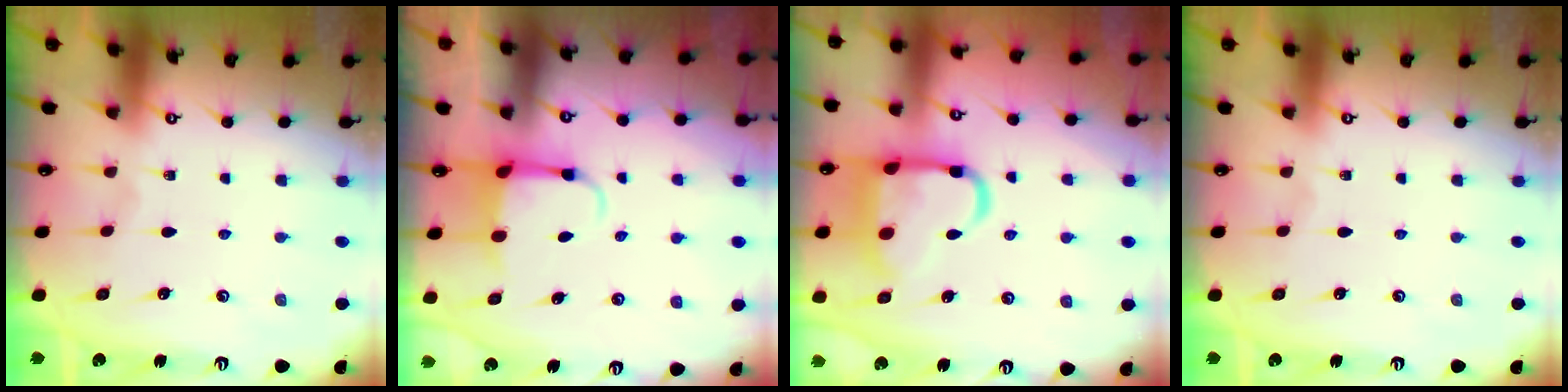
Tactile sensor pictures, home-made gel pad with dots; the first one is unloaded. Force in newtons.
{"total": 3.8, "press": 3.6, "slide": 0.9}
{"total": 14.0, "press": 13.9, "slide": 1.6}
{"total": 0.0}